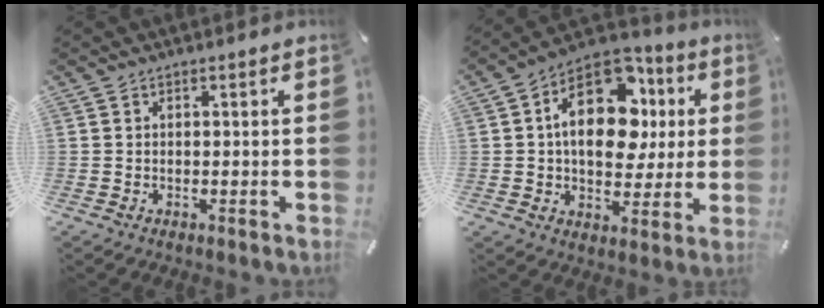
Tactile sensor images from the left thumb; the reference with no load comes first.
{"total": 19.0, "force": [4.2, 12.6, 13.7], "torque": [-0.213, -0.015, 0.075]}